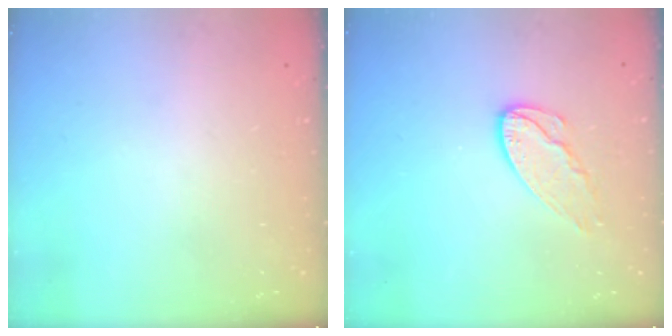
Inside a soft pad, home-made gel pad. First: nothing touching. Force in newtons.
{"total": 8.3, "press": 8.3, "slide": 0.1}